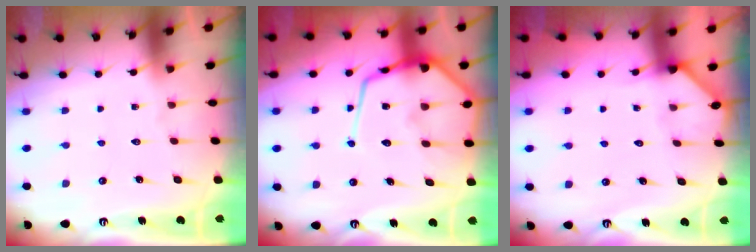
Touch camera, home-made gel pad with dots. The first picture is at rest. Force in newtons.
{"total": 16.8, "press": 16.8, "slide": 1.4}
{"total": 2.0, "press": 2.0, "slide": 0.1}